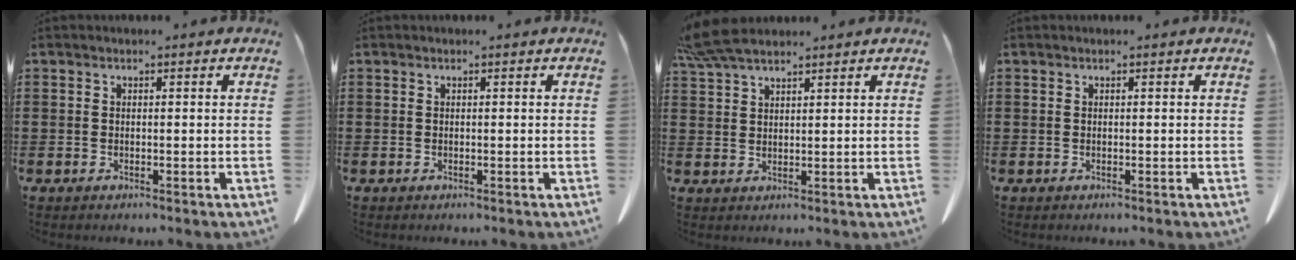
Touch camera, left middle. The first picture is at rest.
{"total": 0.0}
{"total": 5.7, "force": [4.7, 1.1, 3.0], "torque": [-0.079, -0.009, 0.088]}
{"total": 0.0}